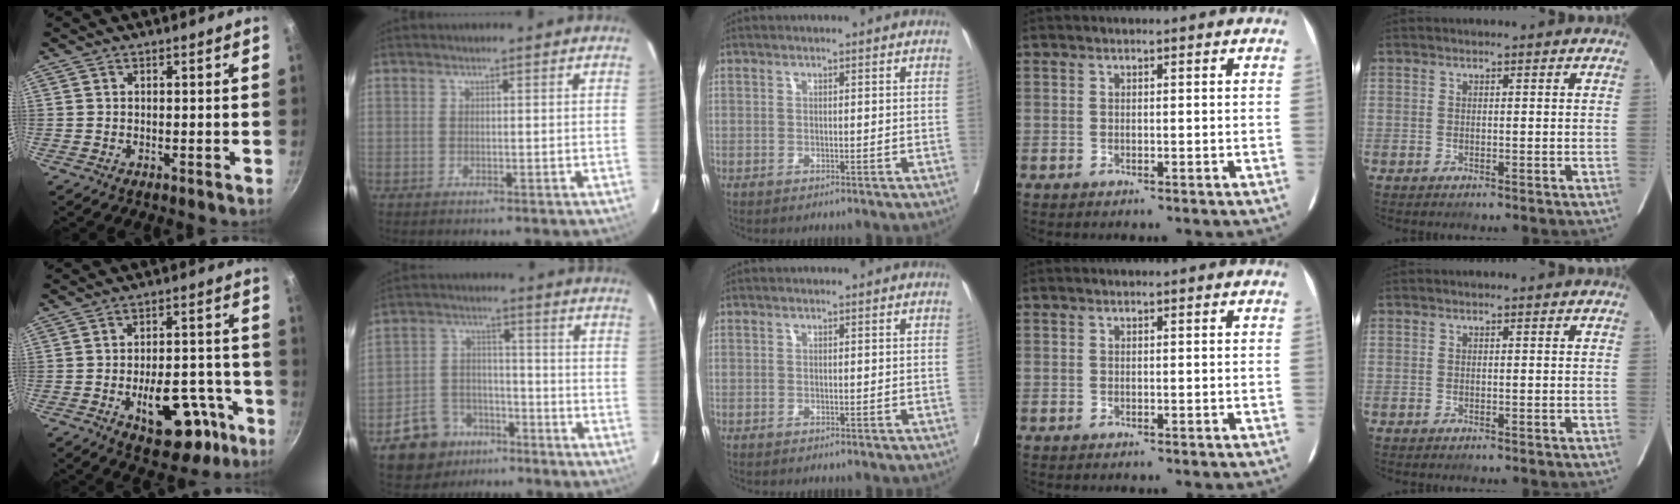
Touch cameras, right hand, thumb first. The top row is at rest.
{"thumb": {"total": 14.7, "force": [-6.7, 7.3, 10.9], "torque": [-0.131, 0.047, -0.085]}, "index": {"total": 9.2, "force": [-5.7, 6.7, 2.8], "torque": [-0.057, 0.016, -0.091]}}